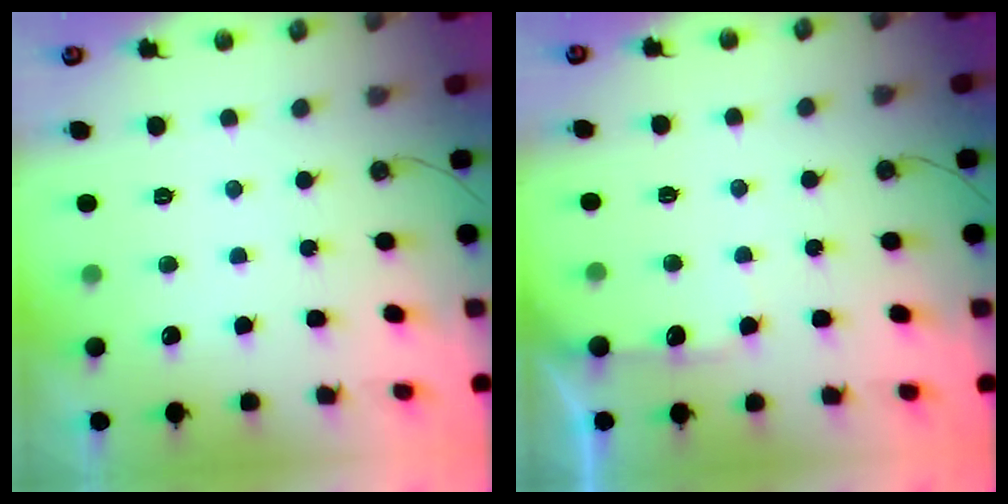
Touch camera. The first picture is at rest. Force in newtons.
{"total": 5.2, "press": 5.1, "slide": 0.7}